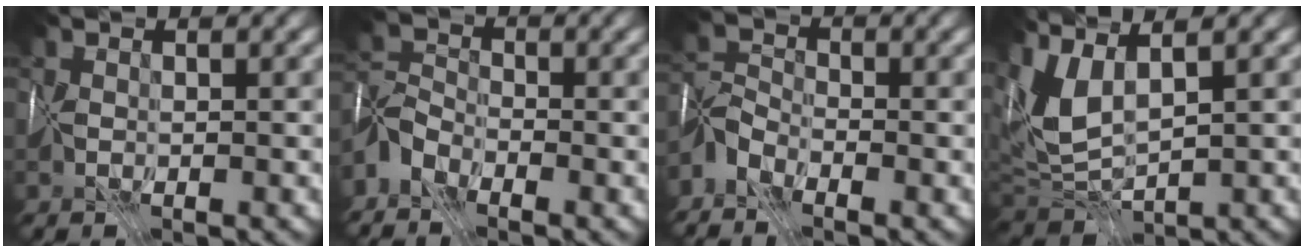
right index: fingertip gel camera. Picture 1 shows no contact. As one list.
[{"total": 2.6, "force": [-2.5, 0.6, 0.3], "torque": [-0.012, 0.008, -0.066]}, {"total": 2.3, "force": [-2.3, 0.3, 0.1], "torque": [-0.008, 0.007, -0.060]}, {"total": 4.2, "force": [2.5, 1.1, 3.1], "torque": [-0.090, 0.007, 0.053]}]